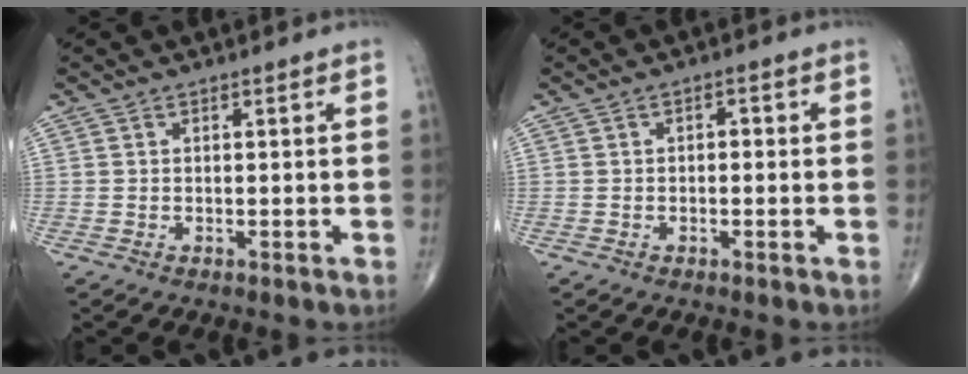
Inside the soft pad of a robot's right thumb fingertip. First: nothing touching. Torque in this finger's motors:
{"motor_torque": [-0.14, 0.16, 0.09, 0.18, 0.07]}